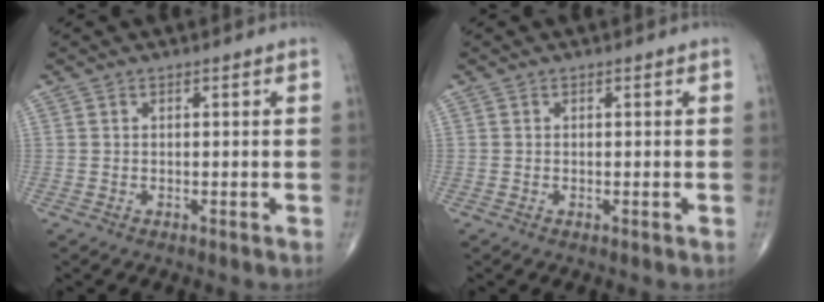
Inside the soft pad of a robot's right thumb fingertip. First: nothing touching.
{"total": 0.0}